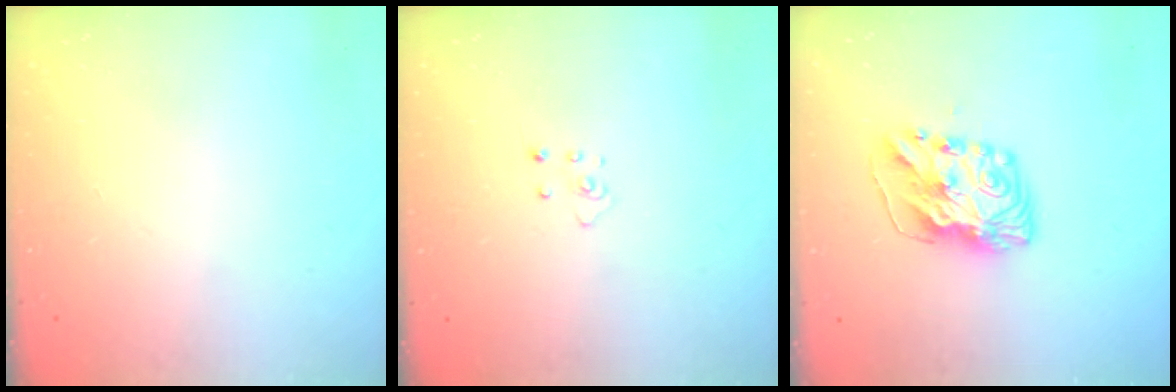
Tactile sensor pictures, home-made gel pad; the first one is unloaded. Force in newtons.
{"total": 2.9, "press": 2.9, "slide": 0.2}
{"total": 10.9, "press": 10.9, "slide": 0.5}